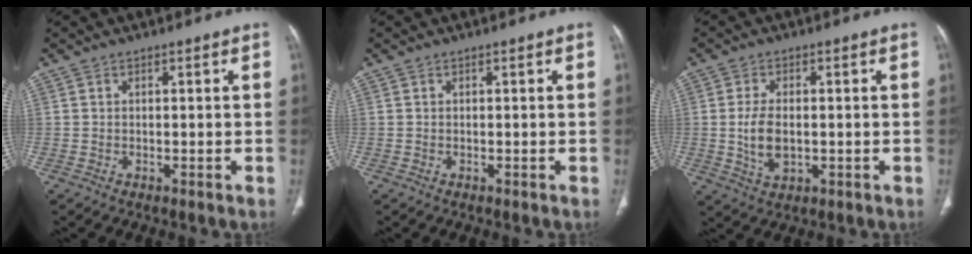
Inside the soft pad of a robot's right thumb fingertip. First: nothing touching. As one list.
[{"total": 0.0}, {"total": 6.7, "force": [-0.4, 3.7, 5.5], "torque": [-0.110, -0.004, -0.001]}]